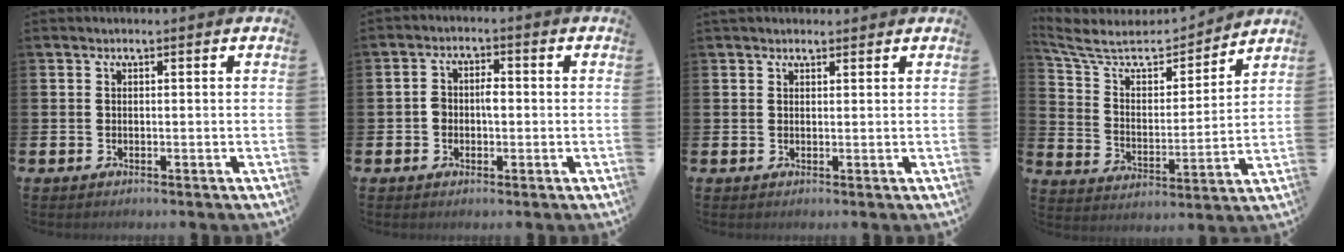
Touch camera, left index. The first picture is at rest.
{"total": 2.6, "force": [-0.3, 1.8, 1.8], "torque": [-0.026, 0.004, -0.009]}
{"total": 1.5, "force": [1.4, 0.5, 0.2], "torque": [0.003, 0.002, 0.023]}
{"total": 7.7, "force": [6.8, 2.9, 2.0], "torque": [-0.077, -0.053, 0.116]}